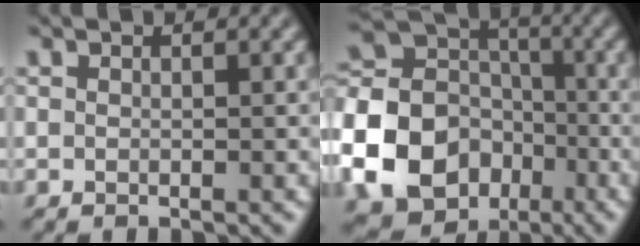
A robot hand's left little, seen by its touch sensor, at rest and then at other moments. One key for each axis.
{"total": 18.2, "fx": -6.8, "fy": 15.7, "fz": 6.4, "tx": -0.177, "ty": -0.027, "tz": -0.138}